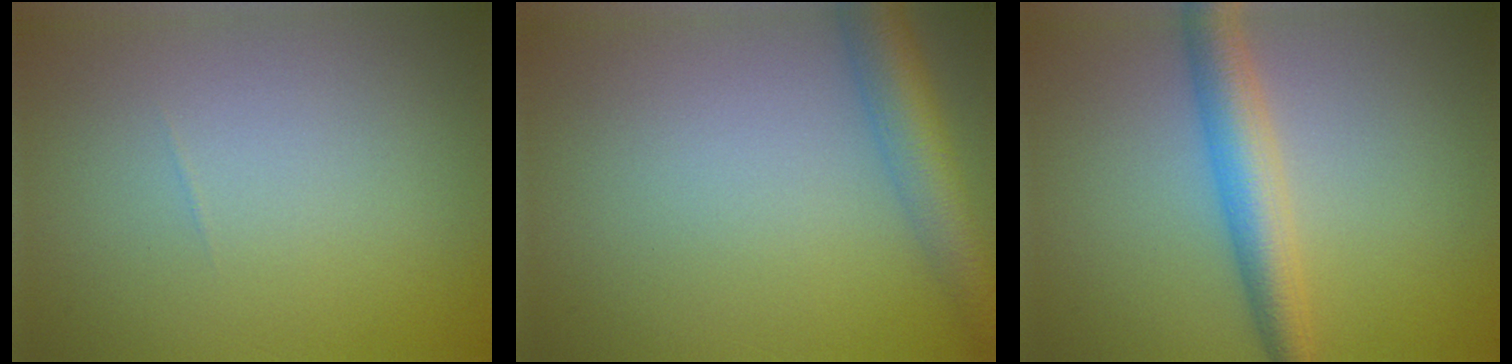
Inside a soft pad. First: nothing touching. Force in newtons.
{"total": 4.9, "press": 4.9, "slide": 0.2}
{"total": 4.5, "press": 4.5, "slide": 0.1}